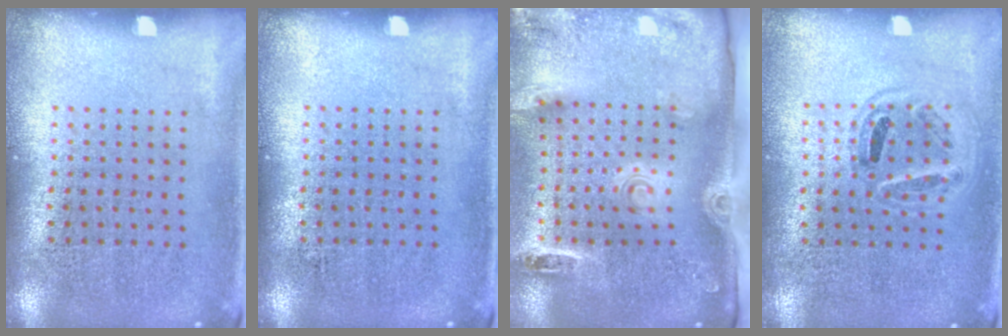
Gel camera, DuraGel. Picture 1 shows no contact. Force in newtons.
{"total": 0.0}
{"total": 2.9, "press": 2.0, "slide": 2.1}
{"total": 0.9, "press": 0.8, "slide": 0.4}